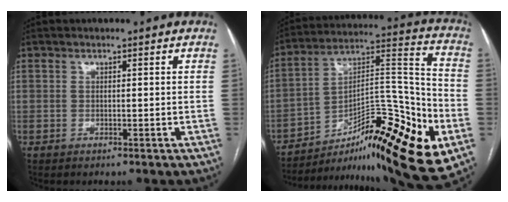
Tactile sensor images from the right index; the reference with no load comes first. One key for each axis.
{"total": 26.0, "fx": -13.2, "fy": 4.7, "fz": 21.9, "tx": -0.294, "ty": 0.013, "tz": -0.197}